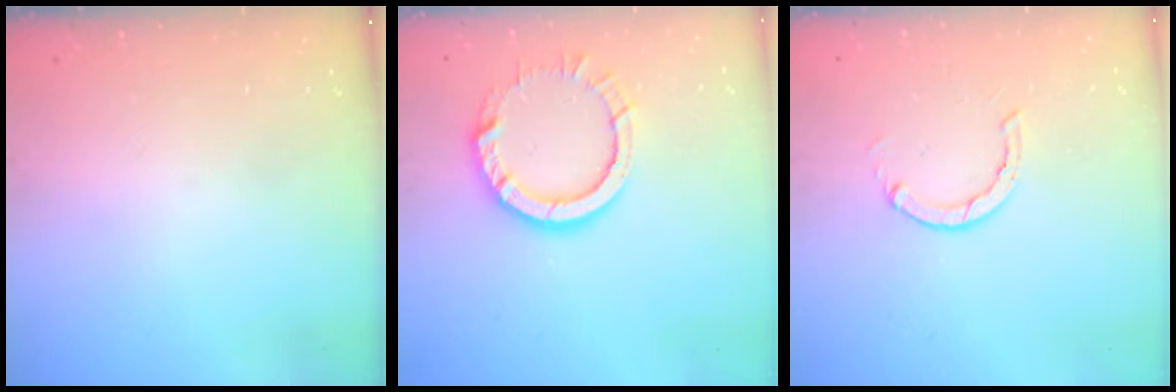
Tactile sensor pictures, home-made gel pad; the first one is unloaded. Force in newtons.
{"total": 9.8, "press": 9.8, "slide": 0.4}
{"total": 2.8, "press": 2.7, "slide": 0.4}